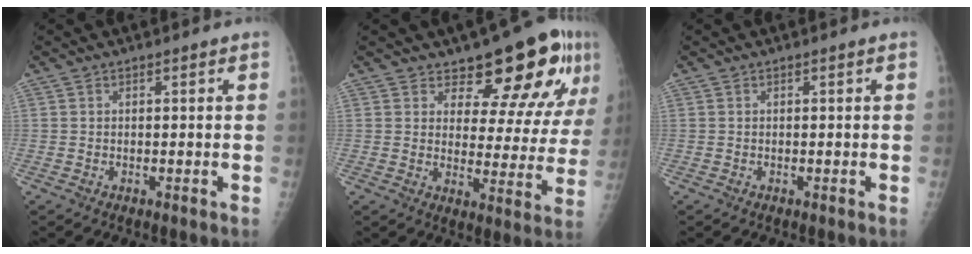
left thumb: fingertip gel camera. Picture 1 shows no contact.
{"total": 15.2, "force": [10.2, 5.9, 9.7], "torque": [-0.083, -0.074, 0.128]}
{"total": 0.0}